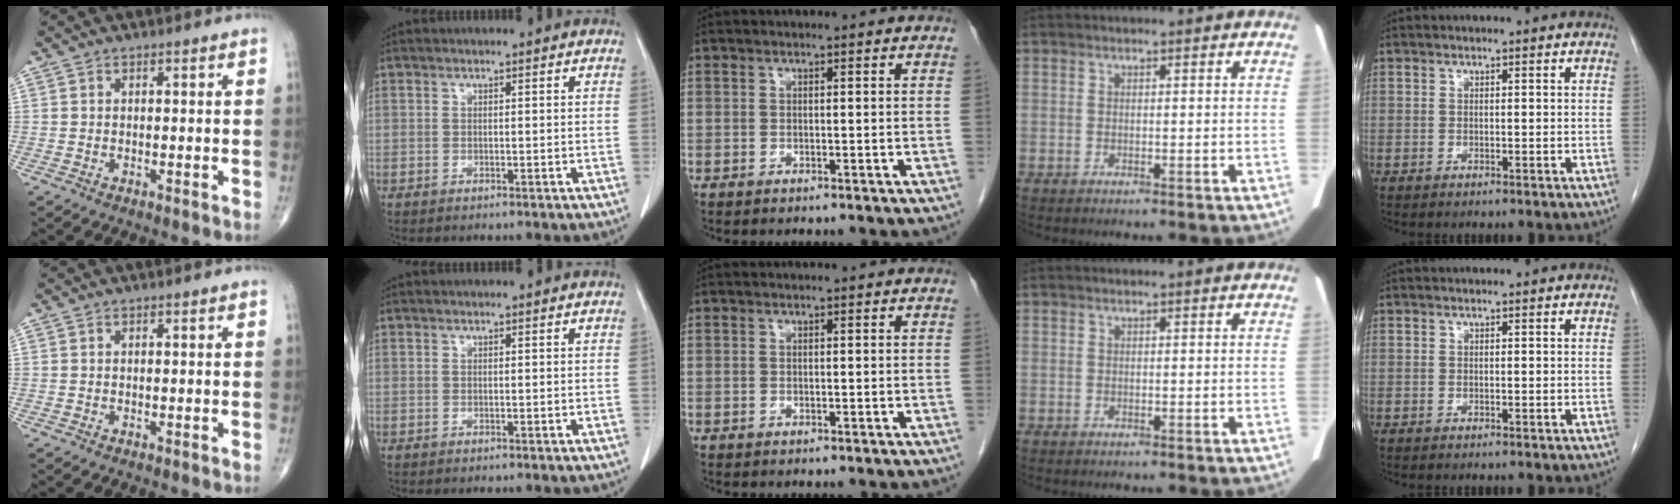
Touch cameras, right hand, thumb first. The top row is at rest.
{}